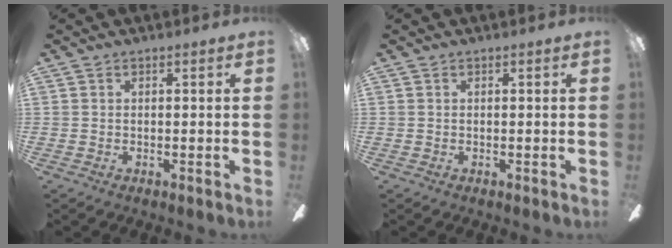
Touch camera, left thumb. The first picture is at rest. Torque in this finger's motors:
{"motor_torque": [0.00, 0.00, -0.02, 0.02, 0.00]}